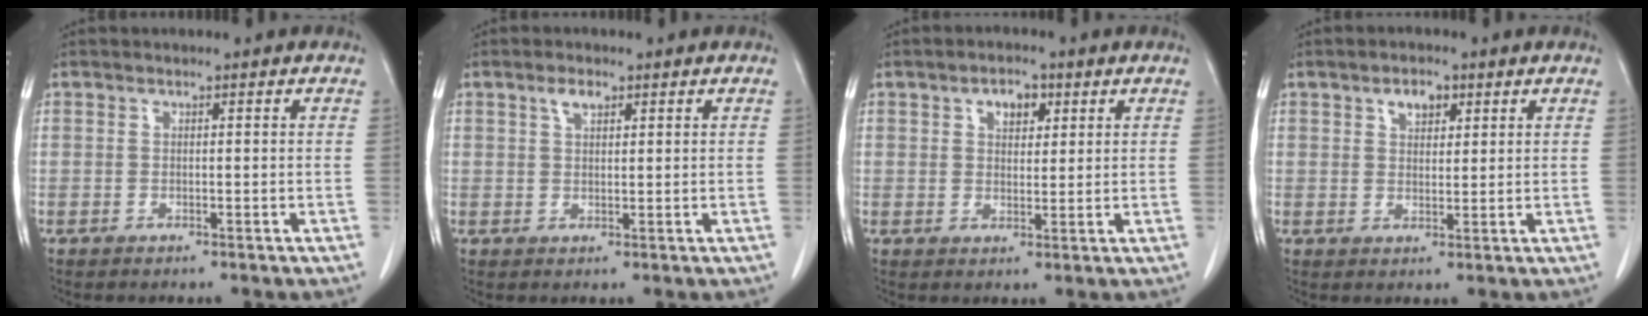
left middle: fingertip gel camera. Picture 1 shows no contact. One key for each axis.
{"total": 2.2, "fx": 1.3, "fy": 1.0, "fz": 1.4, "tx": -0.032, "ty": 0.003, "tz": 0.026}
{"total": 3.6, "fx": 1.7, "fy": 2.2, "fz": 2.4, "tx": -0.037, "ty": 0.007, "tz": 0.028}
{"total": 3.2, "fx": 1.7, "fy": 1.9, "fz": 1.9, "tx": -0.031, "ty": 0.004, "tz": 0.030}